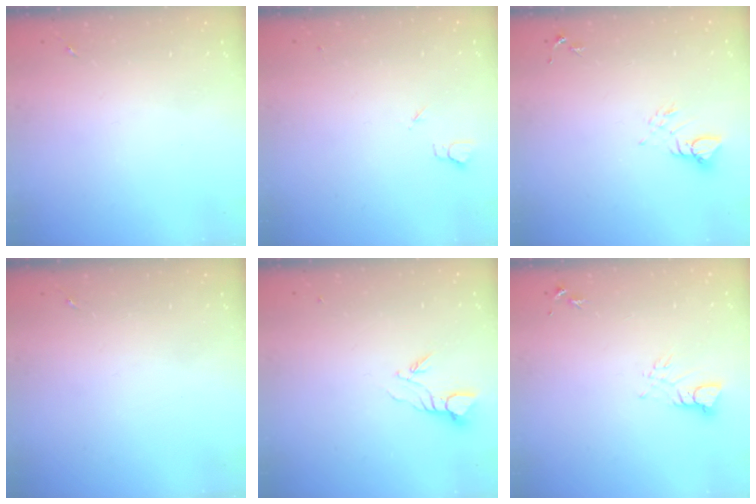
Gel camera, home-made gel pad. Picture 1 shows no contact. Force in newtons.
{"total": 2.7, "press": 2.6, "slide": 0.3}
{"total": 4.1, "press": 4.1, "slide": 0.2}
{"total": 0.0}
{"total": 3.7, "press": 3.7, "slide": 0.1}
{"total": 3.4, "press": 3.4, "slide": 0.3}